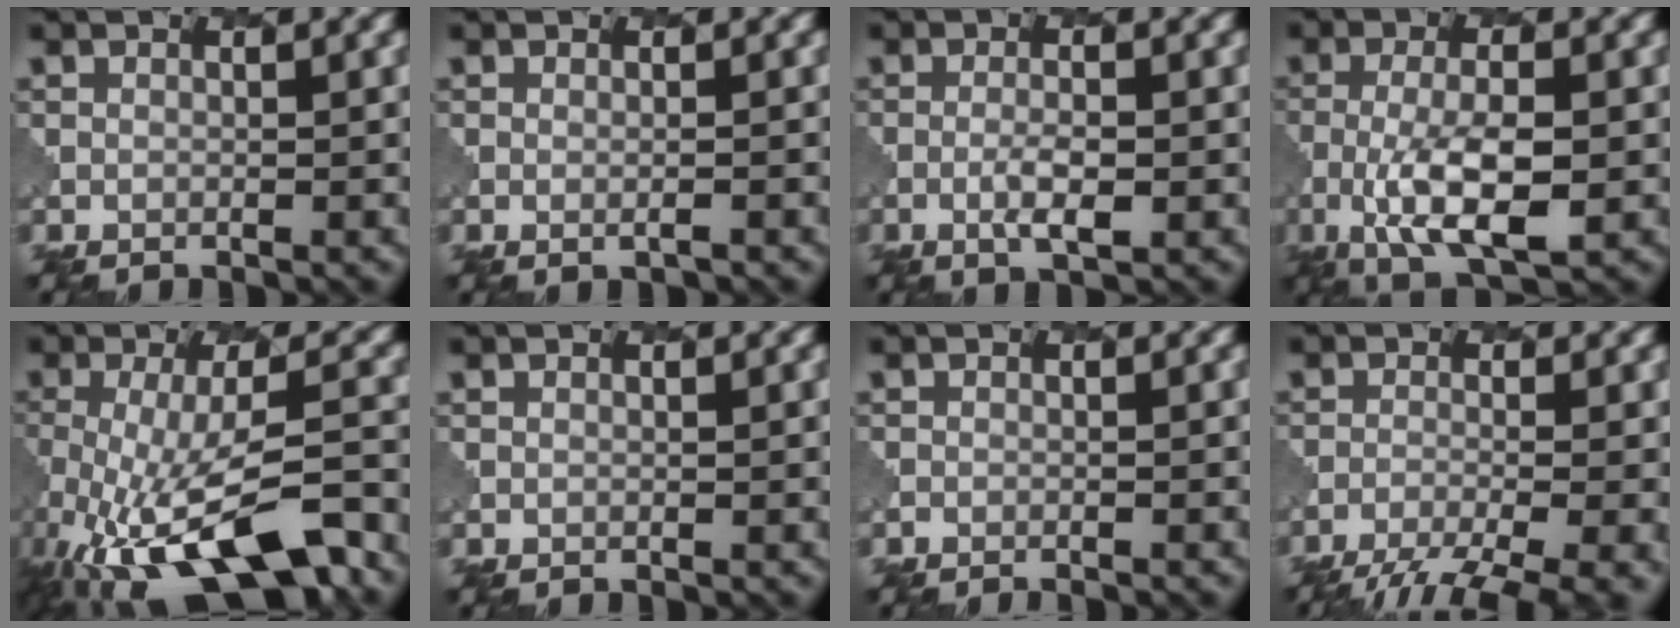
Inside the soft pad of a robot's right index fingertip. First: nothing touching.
{"total": 1.0, "force": [0.1, 0.3, 1.0], "torque": [-0.013, -0.005, 0.003]}
{"total": 2.3, "force": [-0.5, 0.6, 2.2], "torque": [-0.044, -0.003, -0.009]}
{"total": 6.9, "force": [-1.8, 2.5, 6.2], "torque": [-0.120, -0.007, -0.029]}
{"total": 12.3, "force": [-6.4, 3.8, 9.8], "torque": [-0.179, -0.020, -0.098]}
{"total": 0.0}
{"total": 1.4, "force": [-1.4, 0.3, 0.3], "torque": [0.010, 0.002, -0.021]}
{"total": 7.5, "force": [-5.6, 1.7, 4.7], "torque": [-0.080, -0.027, -0.082]}